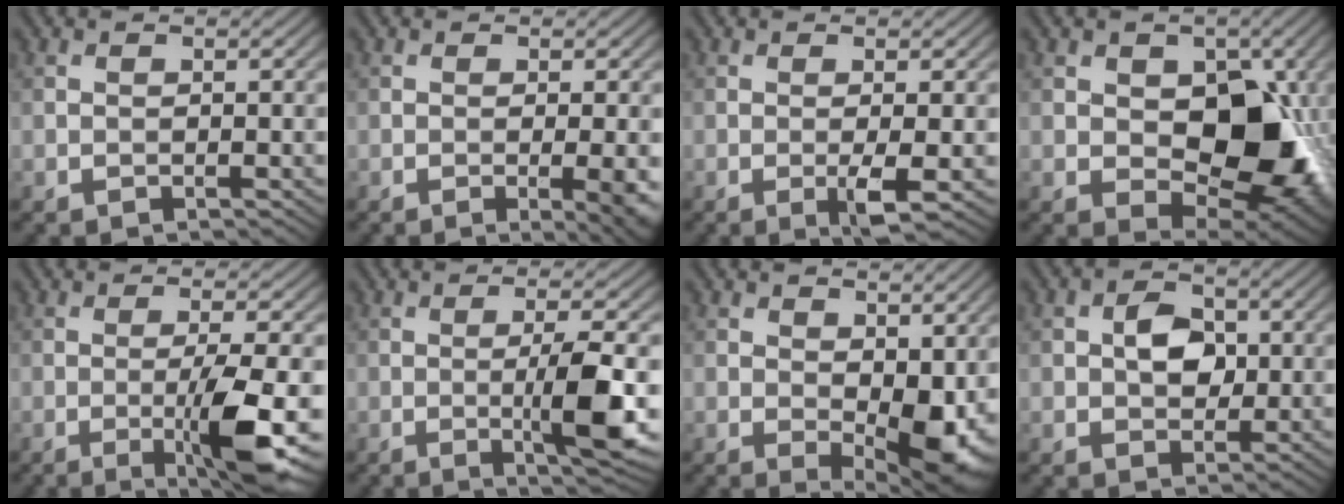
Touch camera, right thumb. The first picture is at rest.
{"total": 3.9, "force": [-0.8, 0.7, 3.7], "torque": [-0.055, -0.003, -0.011]}
{"total": 3.0, "force": [-0.7, 0.2, 2.9], "torque": [-0.056, -0.001, -0.016]}
{"total": 12.6, "force": [0.3, 8.2, 9.6], "torque": [-0.136, -0.011, 0.012]}
{"total": 8.1, "force": [-2.0, 1.0, 7.8], "torque": [-0.128, 0.003, -0.035]}
{"total": 6.6, "force": [-0.8, 0.6, 6.6], "torque": [-0.118, 0.003, -0.011]}
{"total": 9.3, "force": [0.5, 4.9, 7.9], "torque": [-0.112, -0.010, 0.017]}
{"total": 4.3, "force": [0.4, 3.1, 3.0], "torque": [-0.053, 0.000, 0.001]}